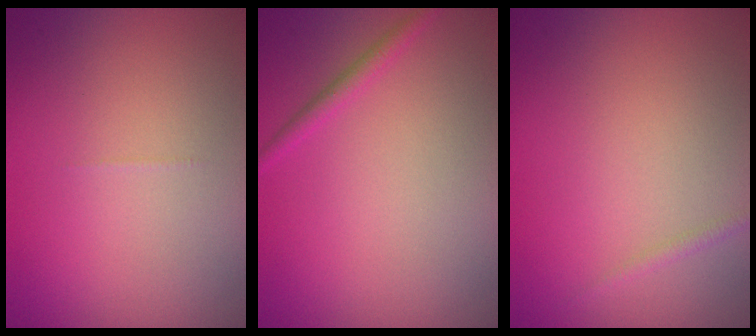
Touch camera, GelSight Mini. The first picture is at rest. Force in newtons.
{"total": 1.2, "press": 1.2, "slide": 0.0}
{"total": 0.6, "press": 0.6, "slide": 0.1}